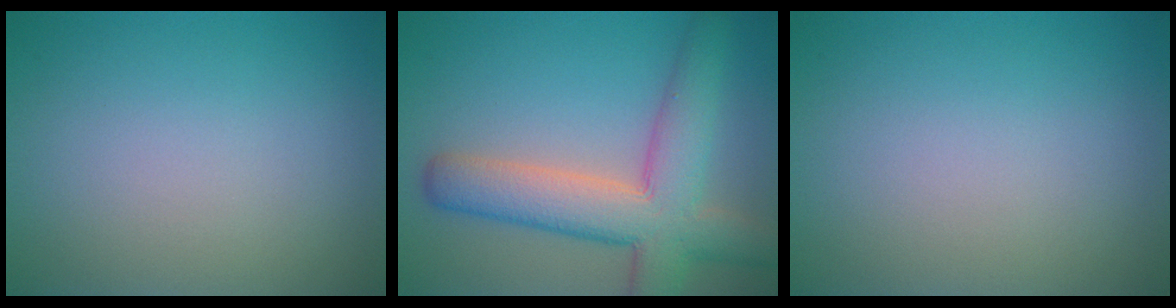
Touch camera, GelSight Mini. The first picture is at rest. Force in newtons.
{"total": 8.0, "press": 8.0, "slide": 0.5}
{"total": 0.0}